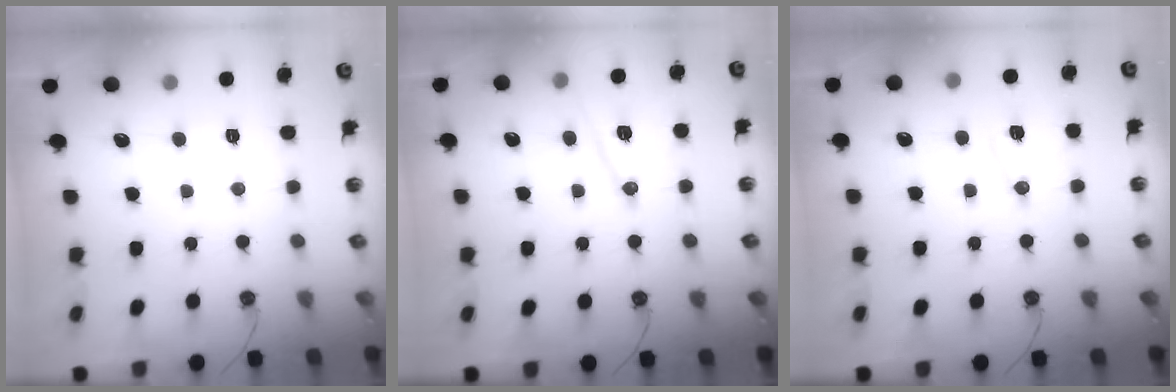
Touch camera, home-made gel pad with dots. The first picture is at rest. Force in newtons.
{"total": 11.9, "press": 11.4, "slide": 3.3}
{"total": 8.4, "press": 8.0, "slide": 2.6}